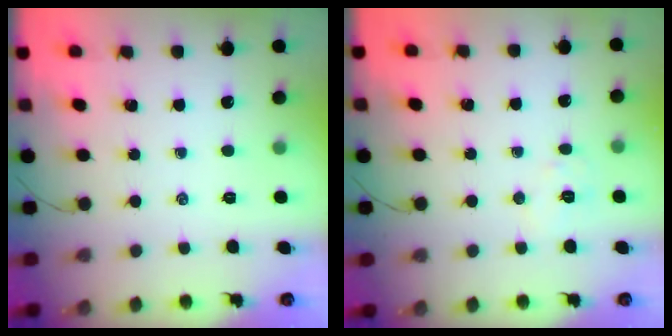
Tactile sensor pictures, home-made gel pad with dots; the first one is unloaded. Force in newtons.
{"total": 5.7, "press": 5.6, "slide": 1.1}